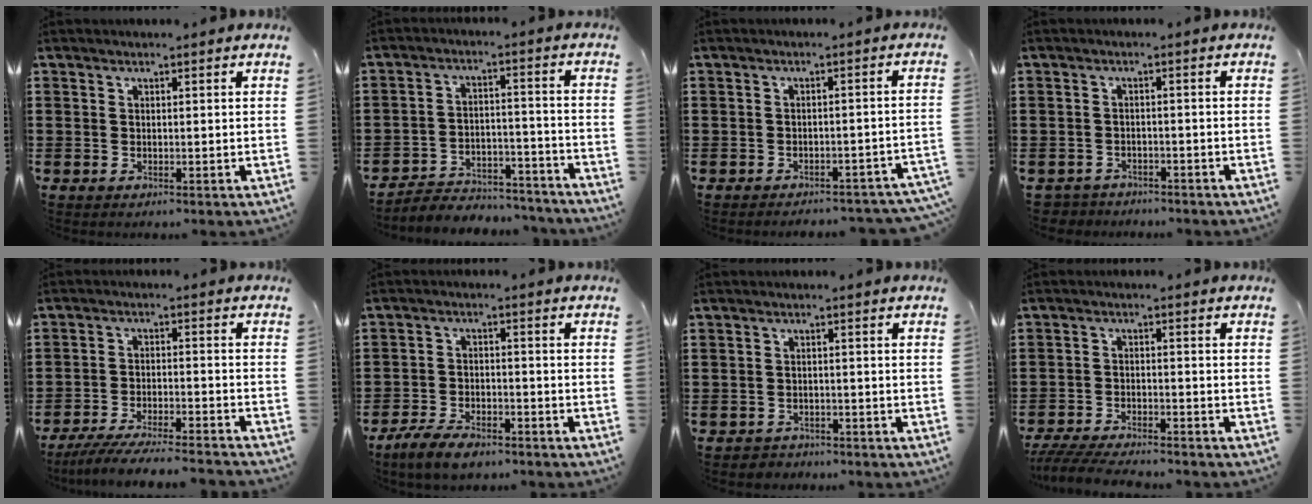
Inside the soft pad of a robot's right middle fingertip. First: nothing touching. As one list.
[{"total": 4.2, "force": [-4.2, 0.5, 0.3], "torque": [-0.002, 0.014, -0.088]}, {"total": 2.0, "force": [-1.9, -0.4, 0.2], "torque": [-0.002, 0.002, -0.040]}, {"total": 1.7, "force": [-1.6, -0.1, -0.4], "torque": [0.004, 0.000, -0.039]}, {"total": 5.3, "force": [-4.9, -0.5, 1.8], "torque": [-0.036, -0.012, -0.095]}, {"total": 4.4, "force": [-3.6, 1.1, 2.1], "torque": [-0.043, 0.002, -0.071]}, {"total": 0.9, "force": [-0.8, 0.0, -0.3], "torque": [0.005, 0.002, -0.021]}, {"total": 4.1, "force": [-4.0, -0.2, 1.1], "torque": [-0.026, -0.007, -0.082]}]